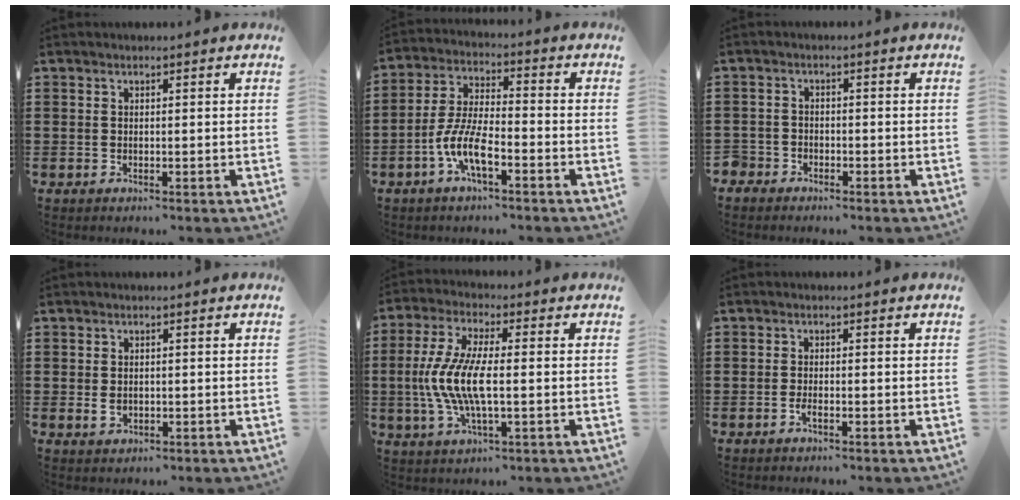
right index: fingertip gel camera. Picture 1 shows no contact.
{"total": 7.7, "force": [-3.8, 2.4, 6.3], "torque": [-0.151, -0.011, -0.076]}
{"total": 2.2, "force": [-1.9, 1.1, -0.1], "torque": [-0.012, -0.002, -0.046]}
{"total": 1.5, "force": [0.0, 1.1, 1.0], "torque": [-0.021, 0.004, -0.001]}
{"total": 9.0, "force": [-1.3, 2.6, 8.5], "torque": [-0.196, -0.017, -0.032]}
{"total": 1.3, "force": [-0.6, 0.3, 1.1], "torque": [-0.031, -0.008, -0.011]}